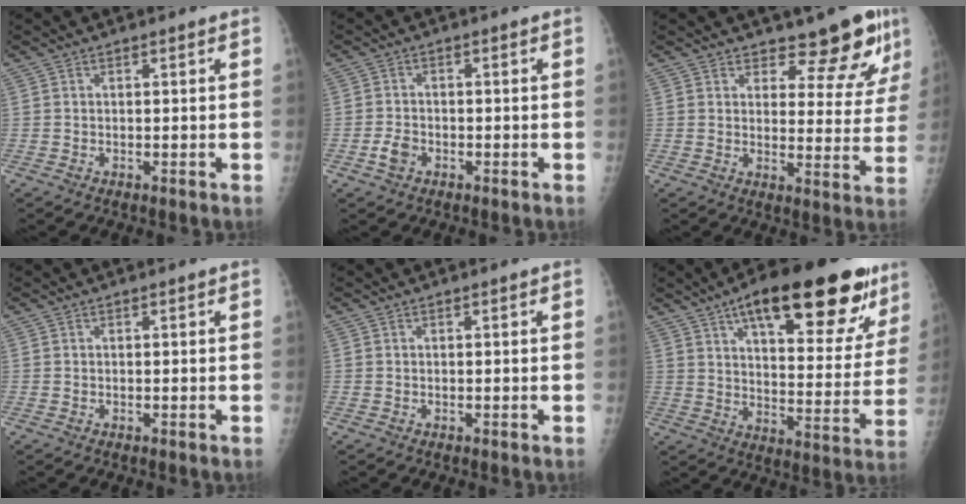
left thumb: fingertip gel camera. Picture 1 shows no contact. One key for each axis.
{"total": 3.0, "fx": -1.4, "fy": 2.0, "fz": 1.7, "tx": -0.031, "ty": 0.008, "tz": -0.025}
{"total": 10.0, "fx": 8.1, "fy": 3.7, "fz": 4.6, "tx": -0.024, "ty": -0.066, "tz": 0.099}
{"total": 0.0}
{"total": 0.0}
{"total": 28.1, "fx": 16.5, "fy": 9.9, "fz": 20.4, "tx": -0.253, "ty": -0.031, "tz": 0.238}